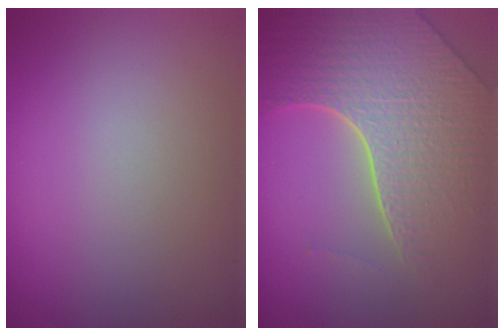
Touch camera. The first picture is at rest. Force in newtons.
{"total": 8.1, "press": 5.7, "slide": 5.7}